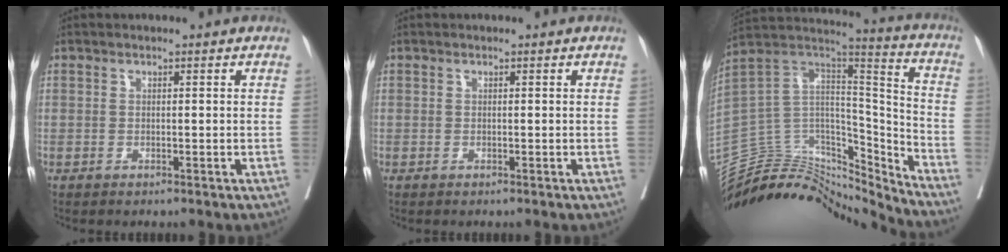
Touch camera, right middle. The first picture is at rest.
{"total": 0.0}
{"total": 23.4, "force": [-22.2, 5.7, 4.6], "torque": [-0.105, 0.063, -0.363]}